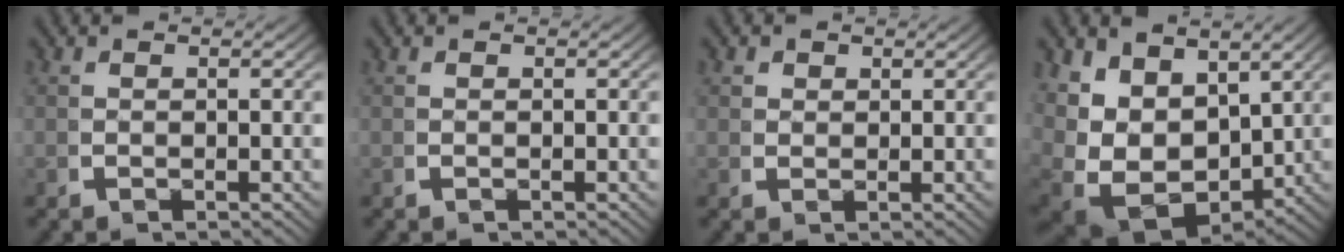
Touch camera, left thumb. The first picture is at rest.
{"total": 0.0}
{"total": 1.3, "force": [0.8, 0.9, 0.4], "torque": [0.000, 0.000, 0.015]}
{"total": 11.4, "force": [-2.3, 8.1, 7.7], "torque": [-0.190, -0.062, -0.015]}